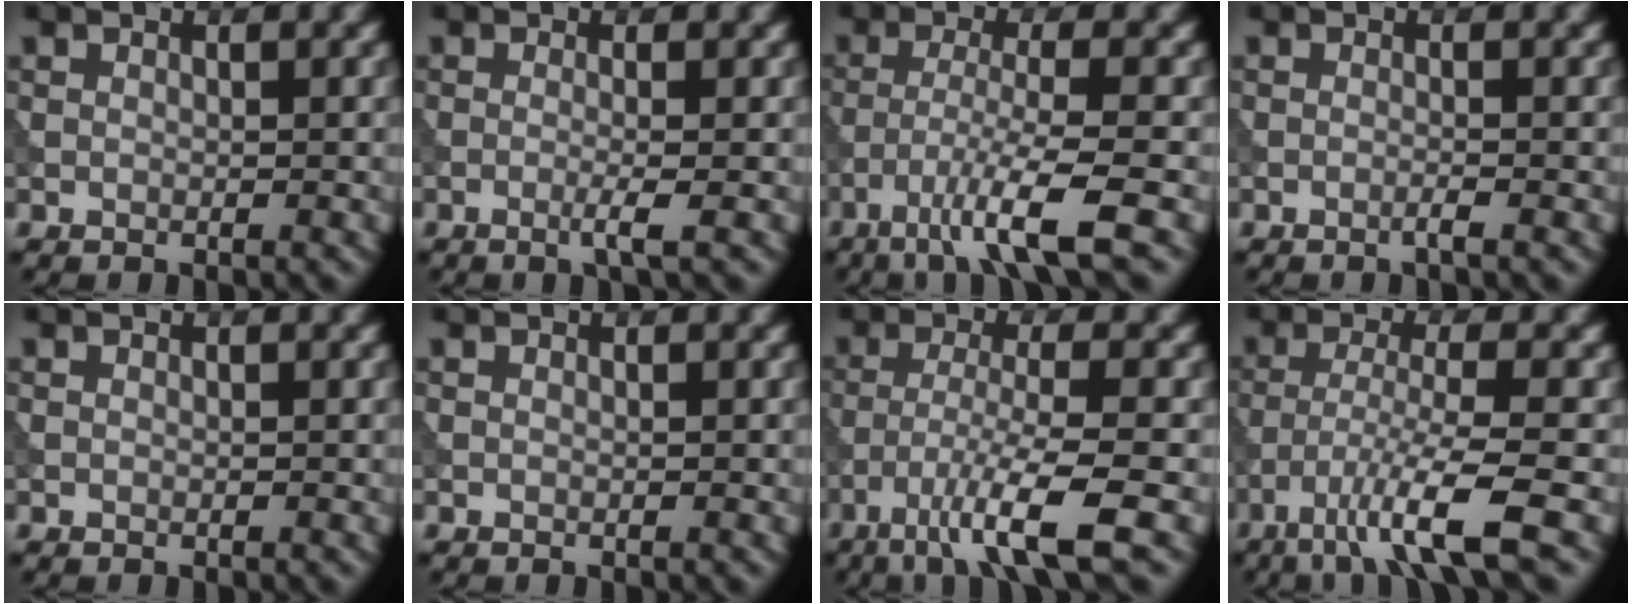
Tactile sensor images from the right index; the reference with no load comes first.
{"total": 1.8, "force": [-0.5, 0.2, 1.7], "torque": [-0.030, -0.002, -0.015]}
{"total": 5.9, "force": [-3.2, 0.4, 5.0], "torque": [-0.081, 0.000, -0.067]}
{"total": 0.9, "force": [-0.4, 0.1, 0.8], "torque": [-0.011, 0.002, -0.013]}
{"total": 0.0}
{"total": 0.0}
{"total": 6.6, "force": [-3.6, 0.6, 5.5], "torque": [-0.091, -0.001, -0.072]}
{"total": 6.2, "force": [-3.4, 0.4, 5.2], "torque": [-0.087, -0.001, -0.068]}